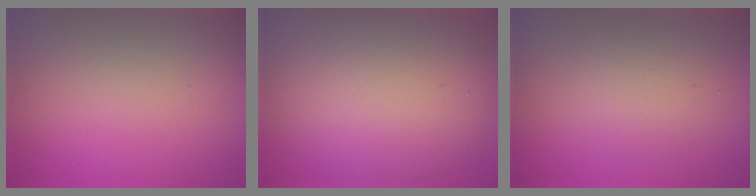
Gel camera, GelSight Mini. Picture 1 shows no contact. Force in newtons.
{"total": 10.4, "press": 10.4, "slide": 0.6}
{"total": 2.9, "press": 2.9, "slide": 0.2}